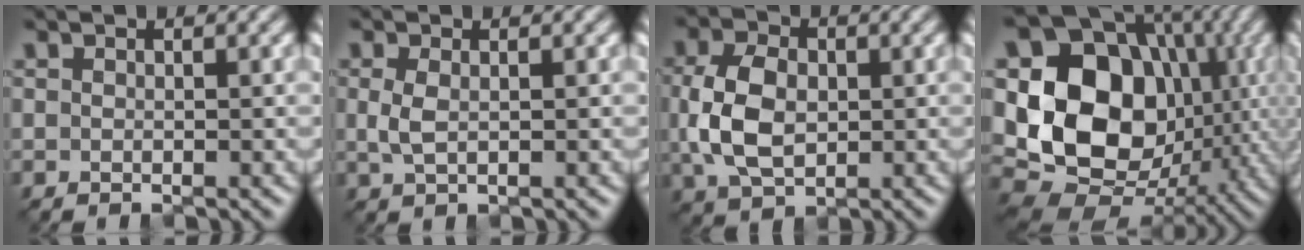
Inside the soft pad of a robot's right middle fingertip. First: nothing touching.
{"total": 1.4, "force": [-0.1, 0.6, 1.2], "torque": [-0.033, -0.002, 0.000]}
{"total": 5.9, "force": [-0.2, 4.1, 4.2], "torque": [-0.095, 0.001, -0.004]}
{"total": 15.6, "force": [0.7, 12.3, 9.6], "torque": [-0.172, -0.003, 0.007]}